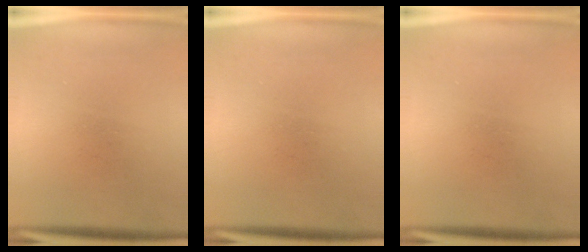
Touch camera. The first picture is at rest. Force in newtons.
{"total": 0.0}
{"total": 0.0}